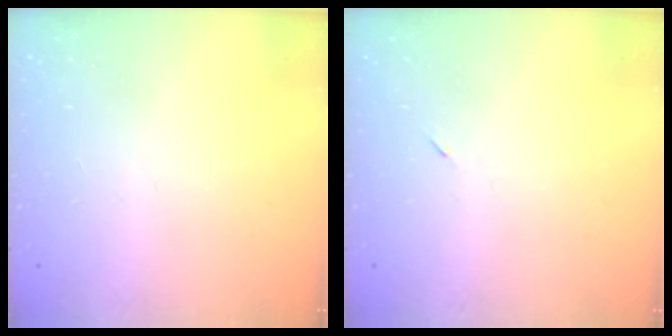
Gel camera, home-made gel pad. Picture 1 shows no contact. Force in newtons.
{"total": 2.6, "press": 2.3, "slide": 1.2}